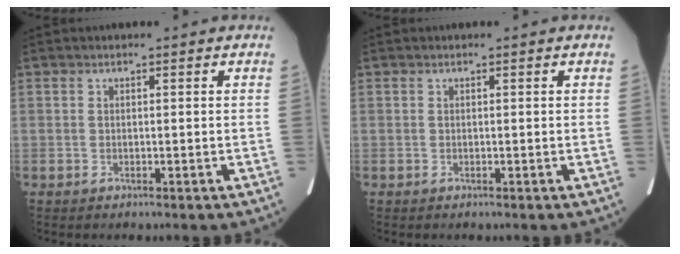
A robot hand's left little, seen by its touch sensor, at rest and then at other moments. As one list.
[{"total": 0.0}]